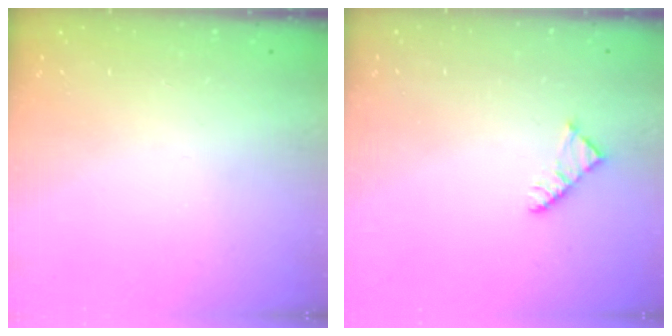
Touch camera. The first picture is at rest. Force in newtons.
{"total": 2.3, "press": 2.3, "slide": 0.4}